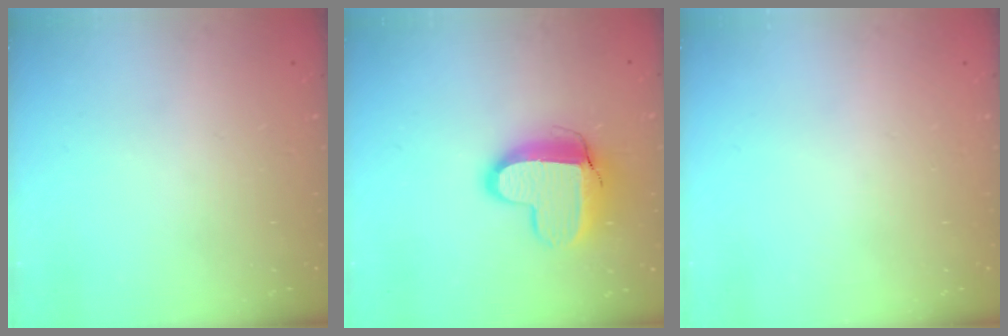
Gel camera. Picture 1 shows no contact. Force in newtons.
{"total": 13.3, "press": 13.3, "slide": 0.9}
{"total": 0.0}